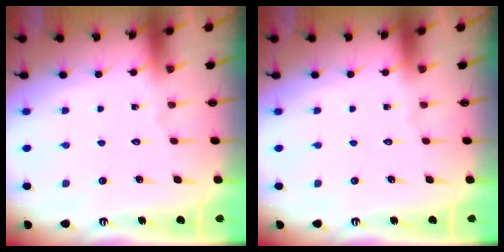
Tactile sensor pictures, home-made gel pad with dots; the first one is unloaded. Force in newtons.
{"total": 0.0}